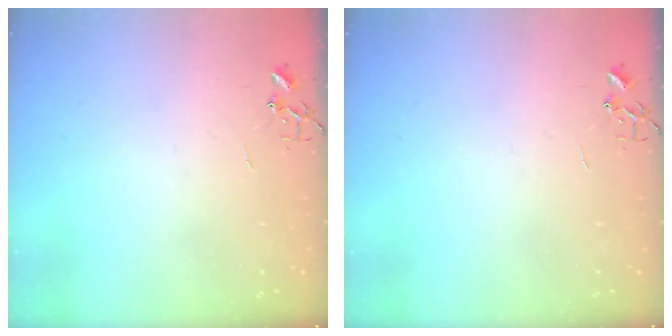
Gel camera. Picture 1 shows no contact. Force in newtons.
{"total": 0.0}